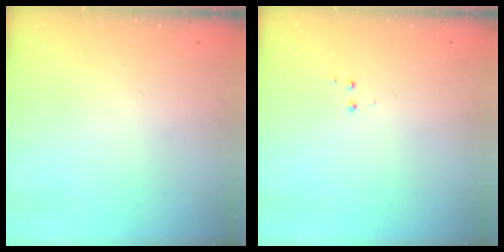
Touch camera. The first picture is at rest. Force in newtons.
{"total": 3.3, "press": 3.3, "slide": 0.4}